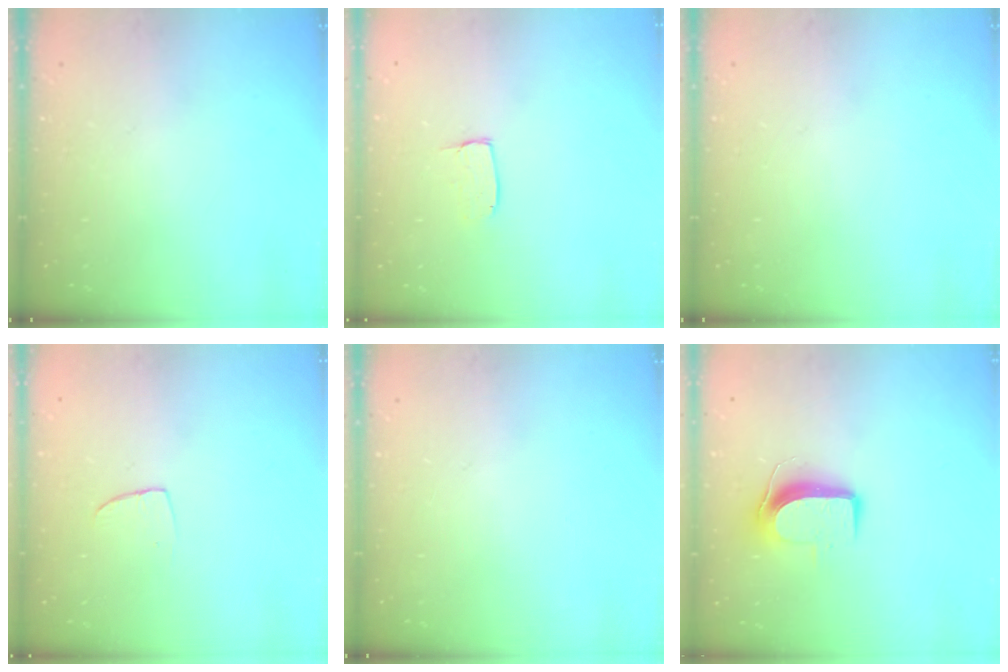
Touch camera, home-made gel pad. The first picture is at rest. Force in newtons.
{"total": 4.9, "press": 4.8, "slide": 0.4}
{"total": 0.0}
{"total": 3.1, "press": 3.1, "slide": 0.2}
{"total": 0.0}
{"total": 9.3, "press": 9.3, "slide": 1.1}